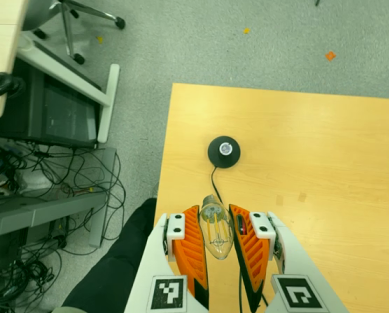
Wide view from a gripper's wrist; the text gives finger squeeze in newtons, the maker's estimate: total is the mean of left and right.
{"total": 19.2, "left": 21.5, "right": 16.8}